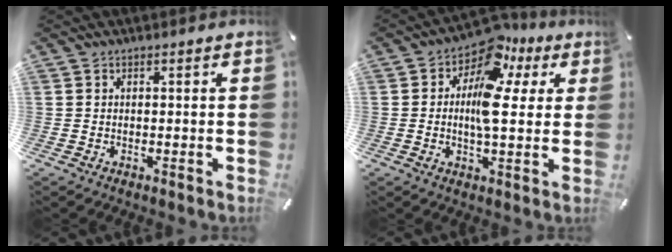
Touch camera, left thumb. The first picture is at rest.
{"total": 13.5, "force": [3.4, 7.2, 10.9], "torque": [-0.189, -0.022, 0.055]}